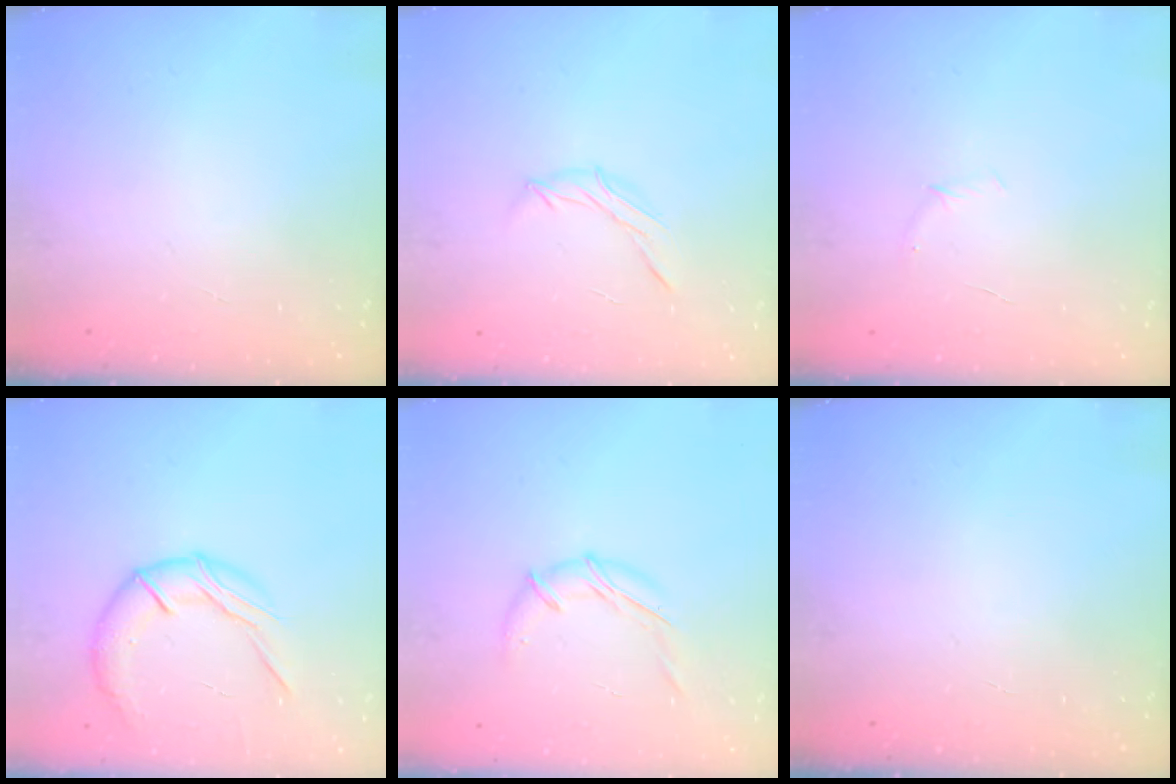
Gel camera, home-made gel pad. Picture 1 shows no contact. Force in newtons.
{"total": 6.6, "press": 6.5, "slide": 1.0}
{"total": 3.3, "press": 3.2, "slide": 1.0}
{"total": 13.4, "press": 13.4, "slide": 1.3}
{"total": 9.5, "press": 9.4, "slide": 1.4}
{"total": 0.0}